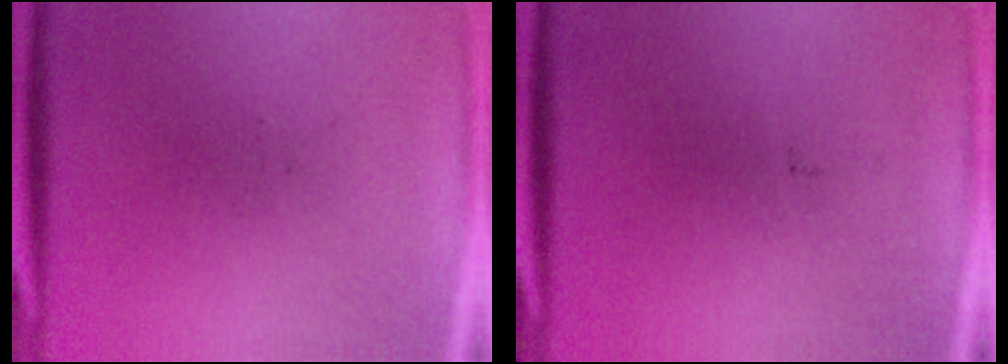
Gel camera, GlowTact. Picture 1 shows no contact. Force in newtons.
{"total": 0.0}